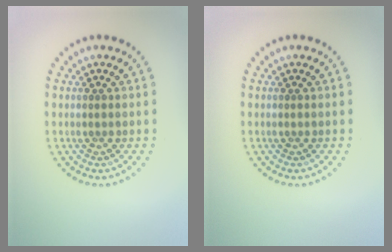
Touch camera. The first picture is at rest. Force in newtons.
{"total": 0.0}